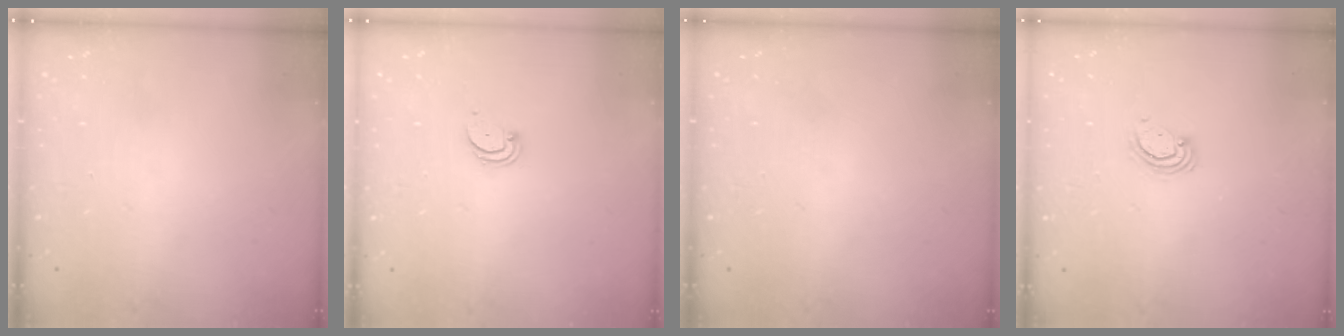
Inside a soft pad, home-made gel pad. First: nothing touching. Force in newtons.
{"total": 1.8, "press": 1.8, "slide": 0.2}
{"total": 0.0}
{"total": 2.6, "press": 2.6, "slide": 0.3}